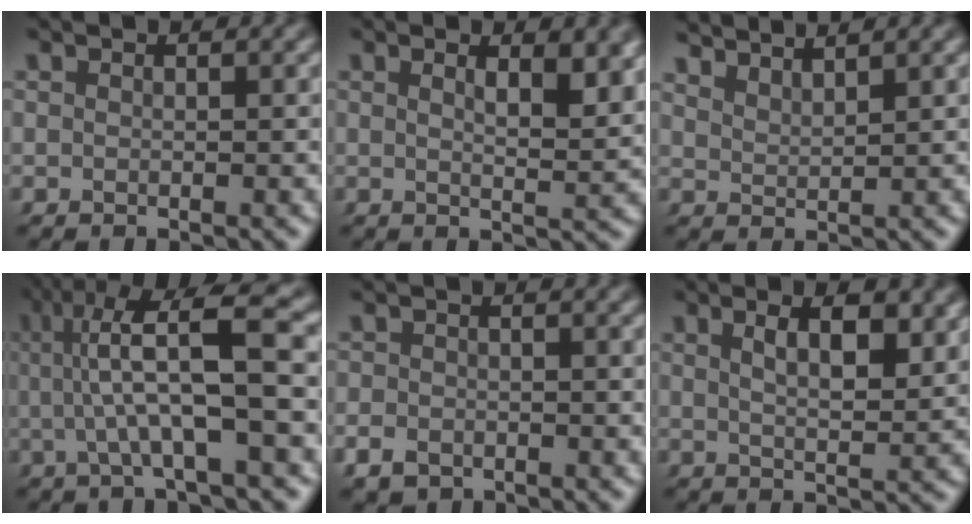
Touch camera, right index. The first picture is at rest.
{"total": 2.4, "force": [1.6, -0.2, 1.8], "torque": [-0.022, -0.006, 0.026]}
{"total": 3.6, "force": [3.6, 0.1, 0.4], "torque": [-0.015, 0.005, 0.064]}
{"total": 9.0, "force": [2.0, 2.5, 8.4], "torque": [-0.125, 0.025, 0.021]}
{"total": 2.3, "force": [-1.4, 1.7, 0.4], "torque": [-0.013, -0.006, -0.026]}
{"total": 3.5, "force": [1.8, 0.9, 2.8], "torque": [-0.041, 0.002, 0.028]}